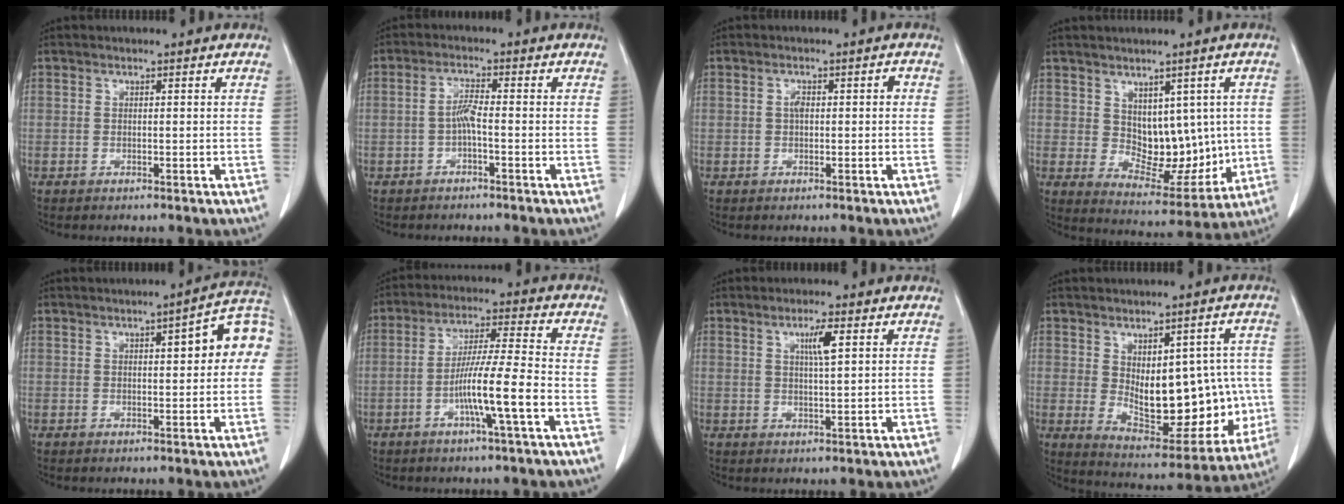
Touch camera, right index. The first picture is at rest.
{"total": 2.9, "force": [-0.8, 0.3, 2.7], "torque": [-0.053, 0.005, -0.017]}
{"total": 2.3, "force": [0.1, 1.1, 2.0], "torque": [-0.034, 0.013, 0.002]}
{"total": 9.6, "force": [1.3, 6.1, 7.3], "torque": [-0.088, 0.003, 0.043]}
{"total": 7.9, "force": [1.4, 1.9, 7.5], "torque": [-0.095, 0.030, 0.013]}
{"total": 9.6, "force": [-3.4, -0.6, 9.0], "torque": [-0.167, 0.002, -0.063]}
{"total": 3.6, "force": [1.4, 0.1, 3.4], "torque": [-0.057, -0.002, 0.024]}
{"total": 16.8, "force": [-0.3, 8.2, 14.6], "torque": [-0.206, 0.005, 0.025]}